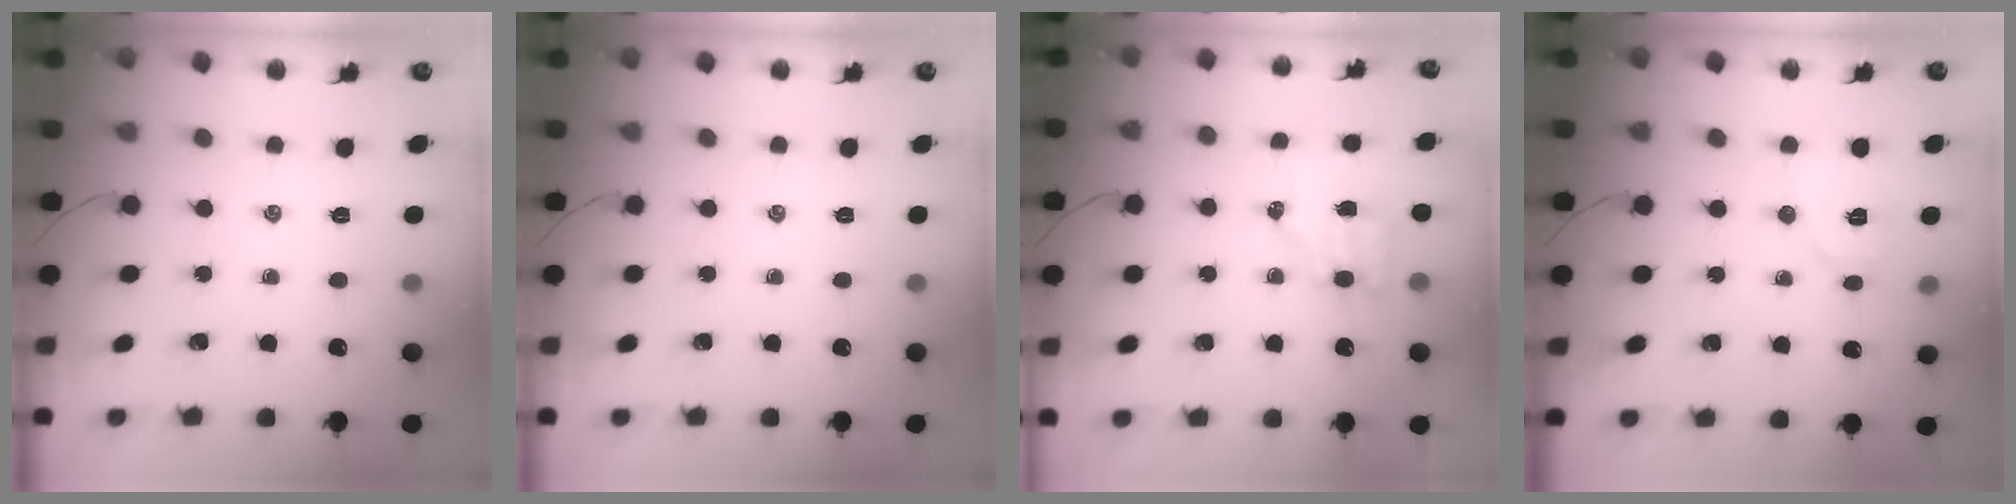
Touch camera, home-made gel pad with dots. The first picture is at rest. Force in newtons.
{"total": 0.0}
{"total": 5.4, "press": 5.3, "slide": 0.7}
{"total": 6.7, "press": 6.6, "slide": 0.9}